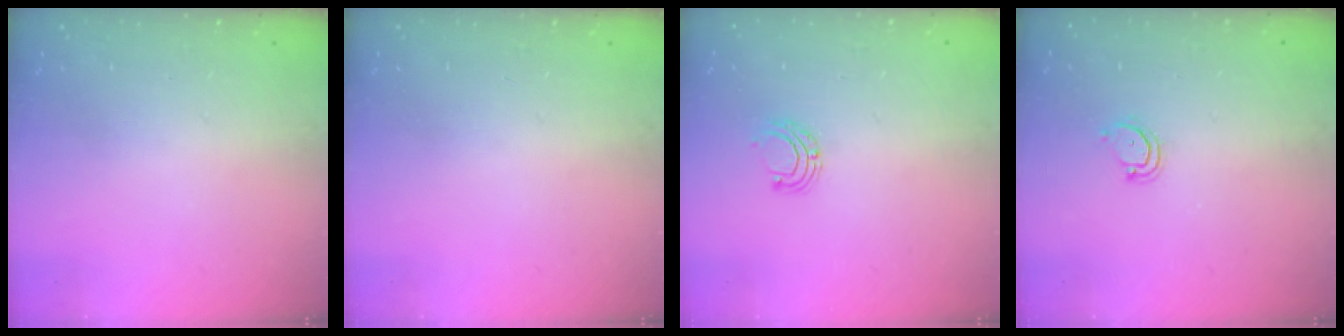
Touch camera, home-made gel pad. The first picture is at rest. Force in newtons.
{"total": 0.0}
{"total": 5.9, "press": 5.9, "slide": 0.6}
{"total": 2.5, "press": 2.5, "slide": 0.1}